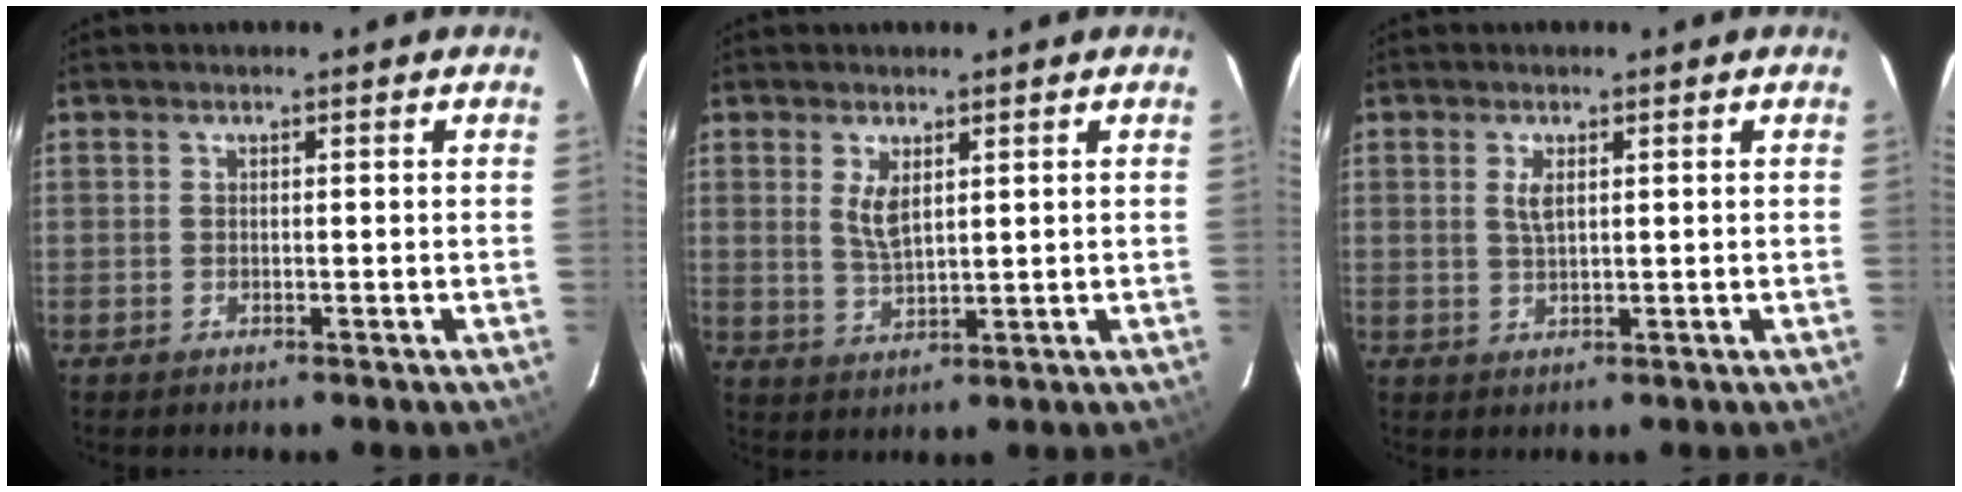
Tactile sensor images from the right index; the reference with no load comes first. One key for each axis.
{"total": 4.3, "fx": 1.7, "fy": 1.8, "fz": 3.5, "tx": -0.065, "ty": -0.005, "tz": 0.036}
{"total": 2.5, "fx": 0.8, "fy": 1.0, "fz": 2.1, "tx": -0.042, "ty": 0.000, "tz": 0.016}